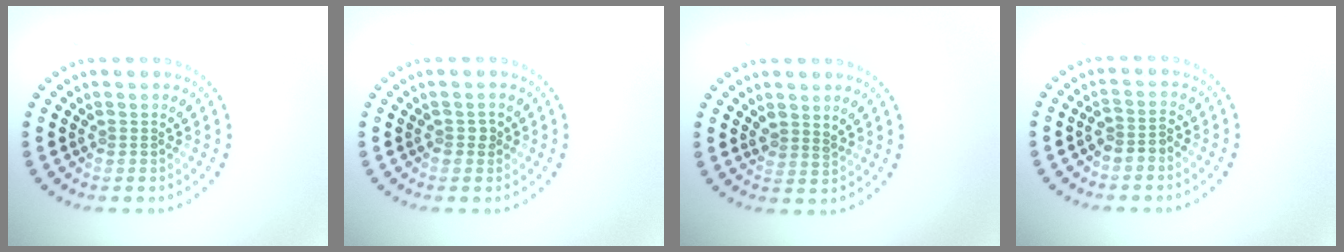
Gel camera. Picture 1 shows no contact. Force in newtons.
{"total": 0.9, "press": 0.9, "slide": 0.2}
{"total": 1.5, "press": 1.1, "slide": 0.9}
{"total": 1.7, "press": 1.4, "slide": 1.0}